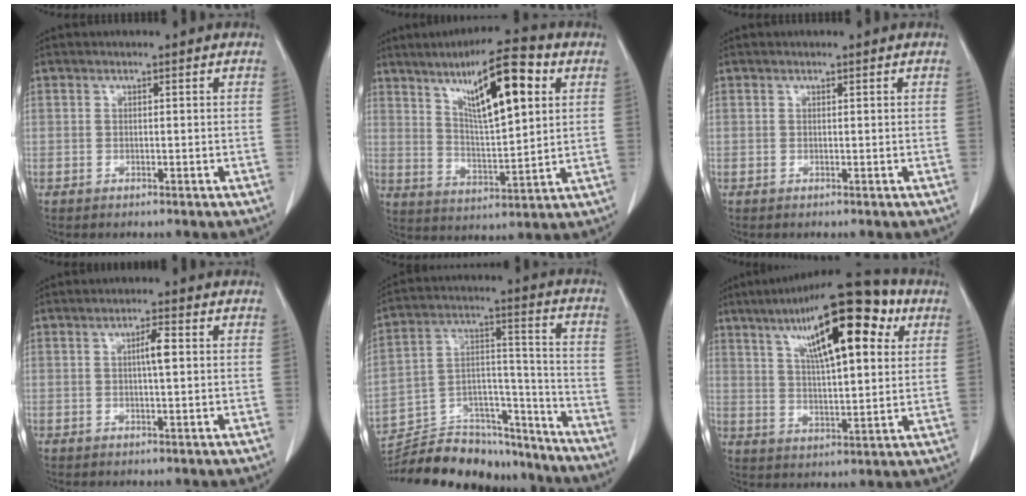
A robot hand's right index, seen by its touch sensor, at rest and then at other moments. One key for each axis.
{"total": 14.0, "fx": 6.3, "fy": 2.4, "fz": 12.2, "tx": -0.202, "ty": 0.011, "tz": 0.107}
{"total": 0.0}
{"total": 2.7, "fx": 0.4, "fy": 0.1, "fz": 2.7, "tx": -0.045, "ty": 0.003, "tz": 0.008}
{"total": 23.4, "fx": -21.5, "fy": 6.6, "fz": 6.1, "tx": -0.122, "ty": 0.035, "tz": -0.329}
{"total": 19.5, "fx": 9.1, "fy": 4.7, "fz": 16.5, "tx": -0.267, "ty": 0.037, "tz": 0.146}